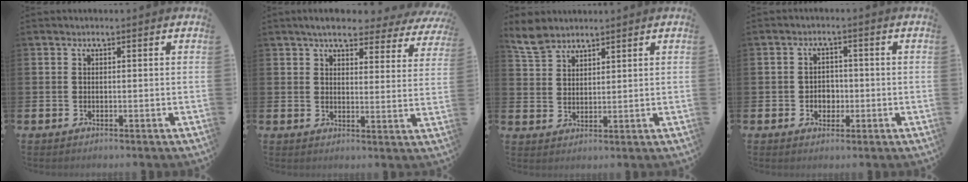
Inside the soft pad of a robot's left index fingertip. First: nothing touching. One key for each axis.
{"total": 5.5, "fx": 5.0, "fy": 1.4, "fz": 1.9, "tx": -0.046, "ty": -0.026, "tz": 0.084}
{"total": 5.1, "fx": 4.7, "fy": 1.6, "fz": 1.1, "tx": -0.033, "ty": -0.017, "tz": 0.089}
{"total": 2.5, "fx": -0.4, "fy": 2.2, "fz": 1.2, "tx": -0.015, "ty": 0.001, "tz": -0.014}